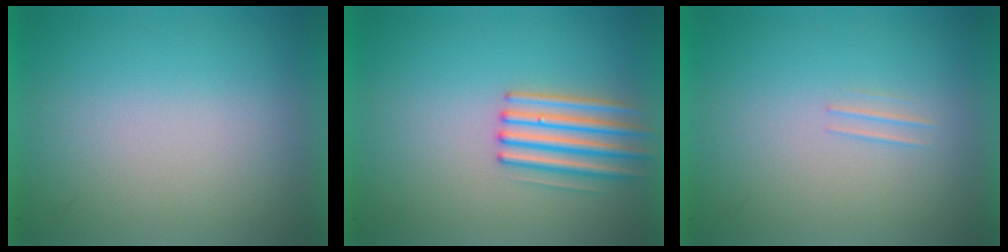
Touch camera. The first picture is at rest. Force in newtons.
{"total": 3.2}
{"total": 1.1}